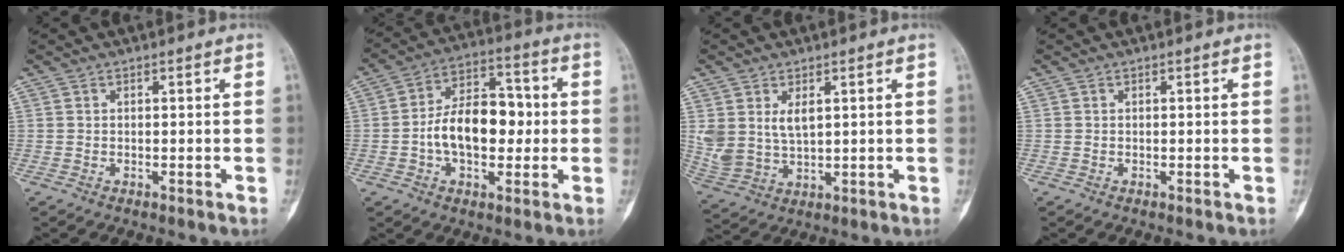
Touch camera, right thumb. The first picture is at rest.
{"total": 13.9, "force": [-1.1, 8.5, 11.0], "torque": [-0.155, 0.035, -0.022]}
{"total": 7.3, "force": [2.4, 4.4, 5.3], "torque": [-0.108, -0.009, 0.063]}
{"total": 0.0}